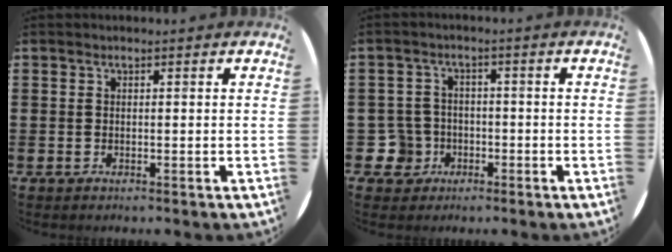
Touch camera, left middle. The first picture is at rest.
{"total": 4.9, "force": [-1.5, 4.5, 1.1], "torque": [-0.053, 0.003, -0.035]}